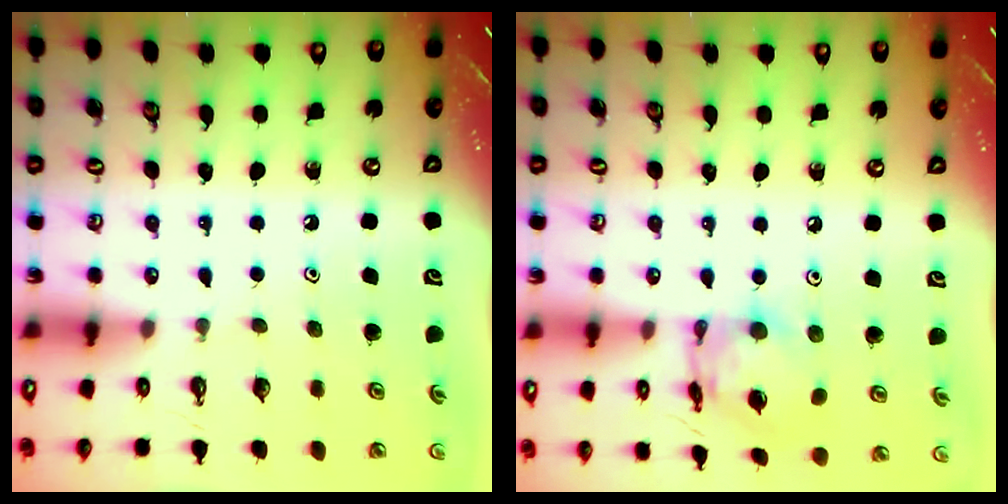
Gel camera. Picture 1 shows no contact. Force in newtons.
{"total": 11.1, "press": 11.1, "slide": 0.7}